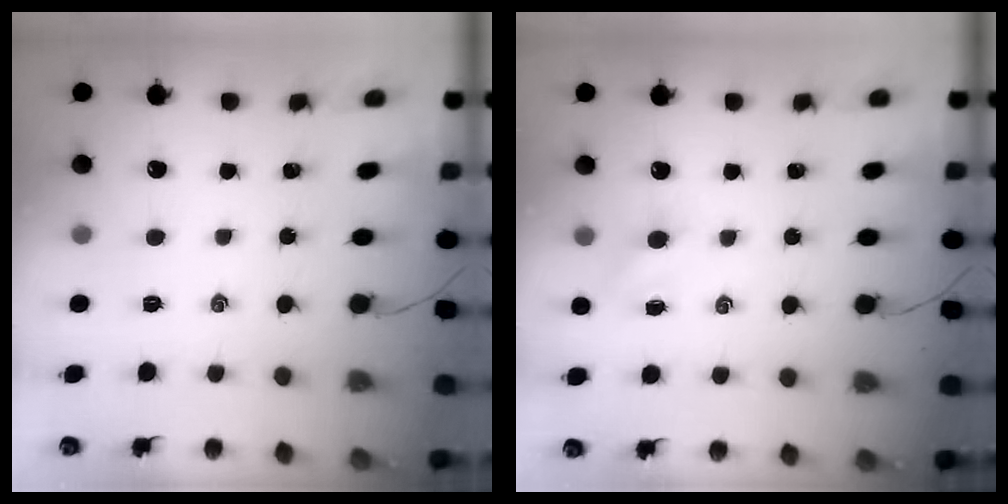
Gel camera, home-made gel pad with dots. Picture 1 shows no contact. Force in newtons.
{"total": 3.9, "press": 3.7, "slide": 1.4}